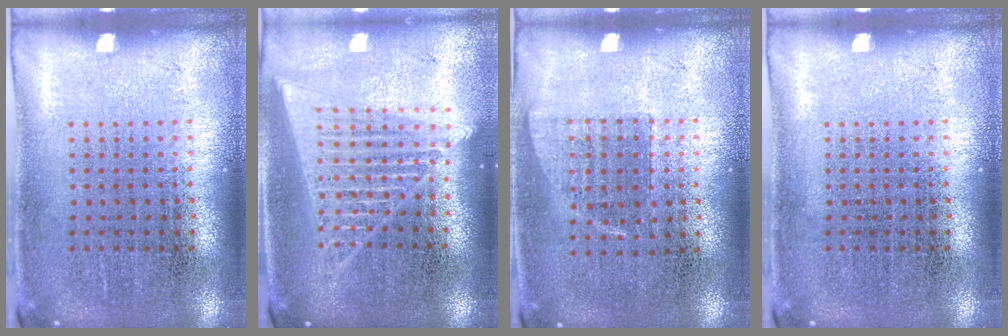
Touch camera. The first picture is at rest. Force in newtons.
{"total": 1.8, "press": 1.6, "slide": 0.8}
{"total": 0.6, "press": 0.6, "slide": 0.1}
{"total": 0.0}